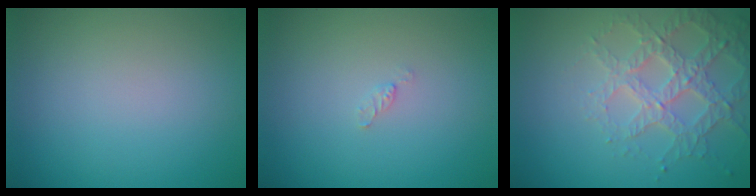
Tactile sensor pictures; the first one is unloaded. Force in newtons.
{"total": 0.6, "press": 0.6, "slide": 0.1}
{"total": 3.7, "press": 3.7, "slide": 0.6}